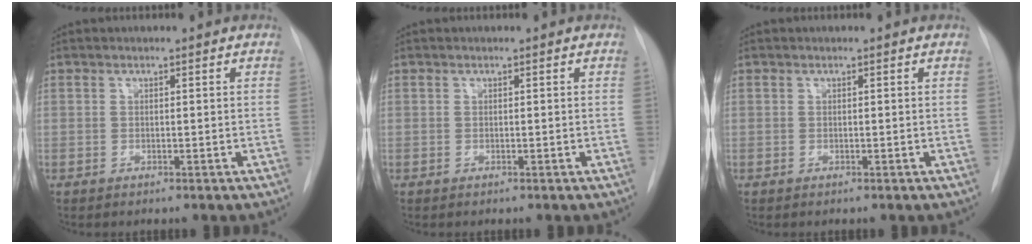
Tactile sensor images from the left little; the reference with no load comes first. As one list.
[{"total": 0.0}, {"total": 0.0}]